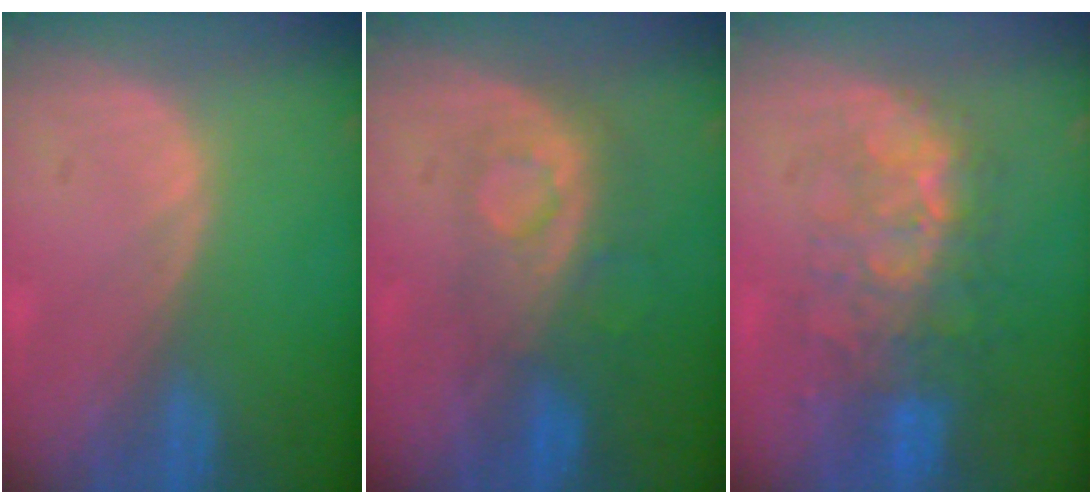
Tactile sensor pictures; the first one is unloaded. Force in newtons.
{"total": 8.3, "press": 7.3, "slide": 3.8}
{"total": 9.8, "press": 8.8, "slide": 4.4}